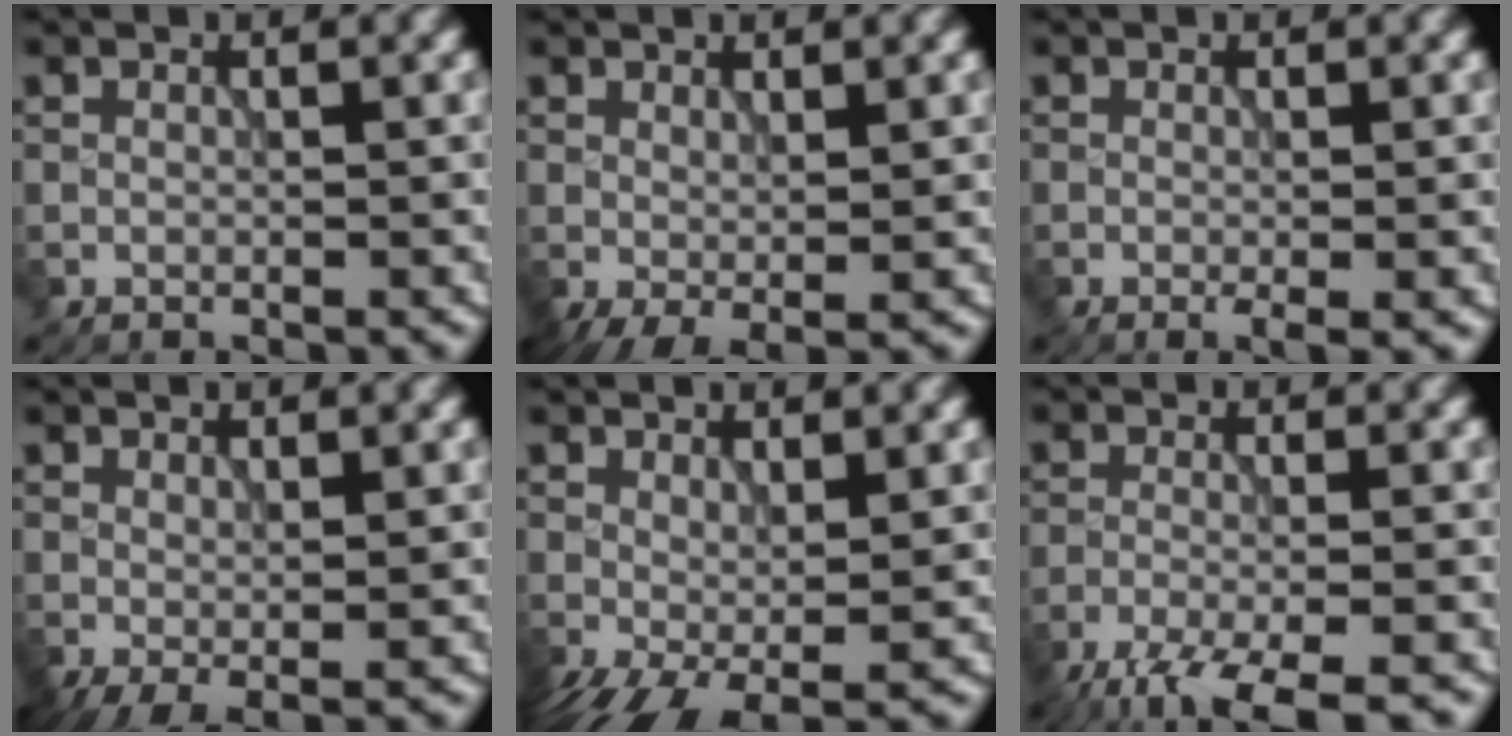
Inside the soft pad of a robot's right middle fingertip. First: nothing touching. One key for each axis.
{"total": 2.3, "fx": -0.1, "fy": 0.9, "fz": 2.1, "tx": -0.045, "ty": -0.005, "tz": 0.000}
{"total": 1.4, "fx": -0.4, "fy": 0.2, "fz": 1.3, "tx": -0.020, "ty": -0.008, "tz": -0.007}
{"total": 1.9, "fx": 0.0, "fy": 0.7, "fz": 1.8, "tx": -0.039, "ty": -0.004, "tz": 0.001}
{"total": 5.1, "fx": -1.0, "fy": 2.3, "fz": 4.4, "tx": -0.093, "ty": -0.012, "tz": -0.007}
{"total": 6.9, "fx": -5.2, "fy": 1.4, "fz": 4.3, "tx": -0.068, "ty": -0.025, "tz": -0.096}